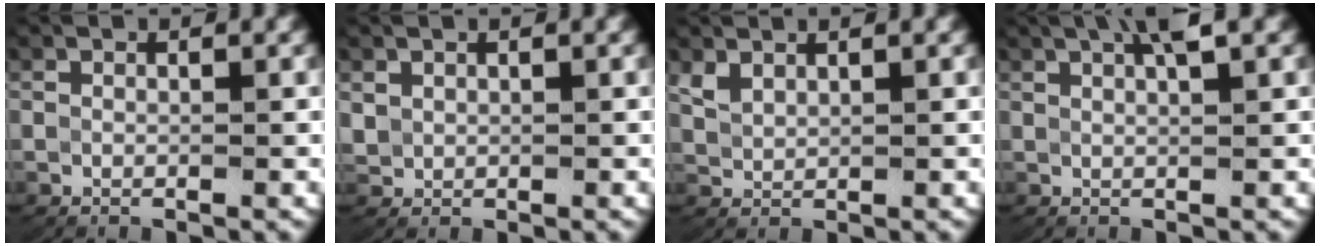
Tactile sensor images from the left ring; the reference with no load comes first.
{"total": 1.2, "force": [0.3, 1.1, 0.5], "torque": [-0.022, -0.001, 0.014]}
{"total": 1.6, "force": [0.9, 1.1, 0.8], "torque": [-0.029, -0.002, 0.030]}
{"total": 3.5, "force": [2.4, 0.6, 2.5], "torque": [-0.043, 0.011, 0.039]}